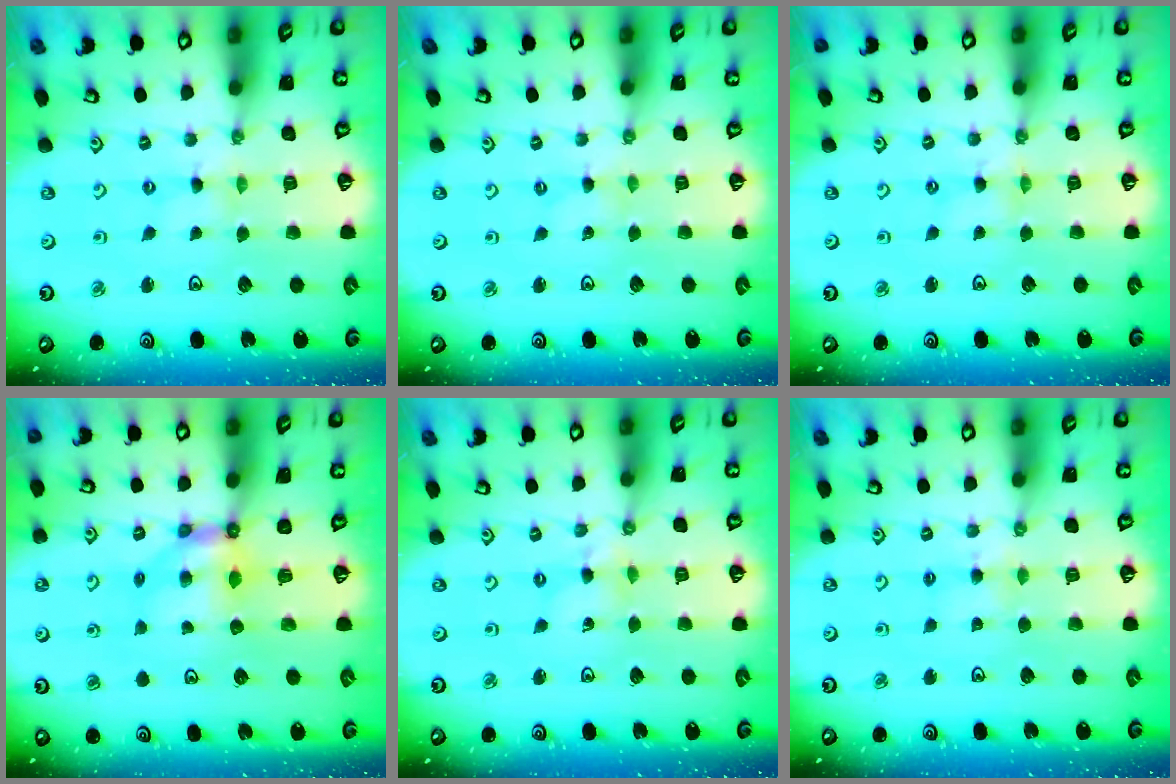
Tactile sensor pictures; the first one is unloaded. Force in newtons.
{"total": 0.0}
{"total": 1.0, "press": 0.9, "slide": 0.2}
{"total": 6.2, "press": 6.1, "slide": 0.7}
{"total": 2.3, "press": 2.3, "slide": 0.2}
{"total": 5.6, "press": 5.6, "slide": 0.6}